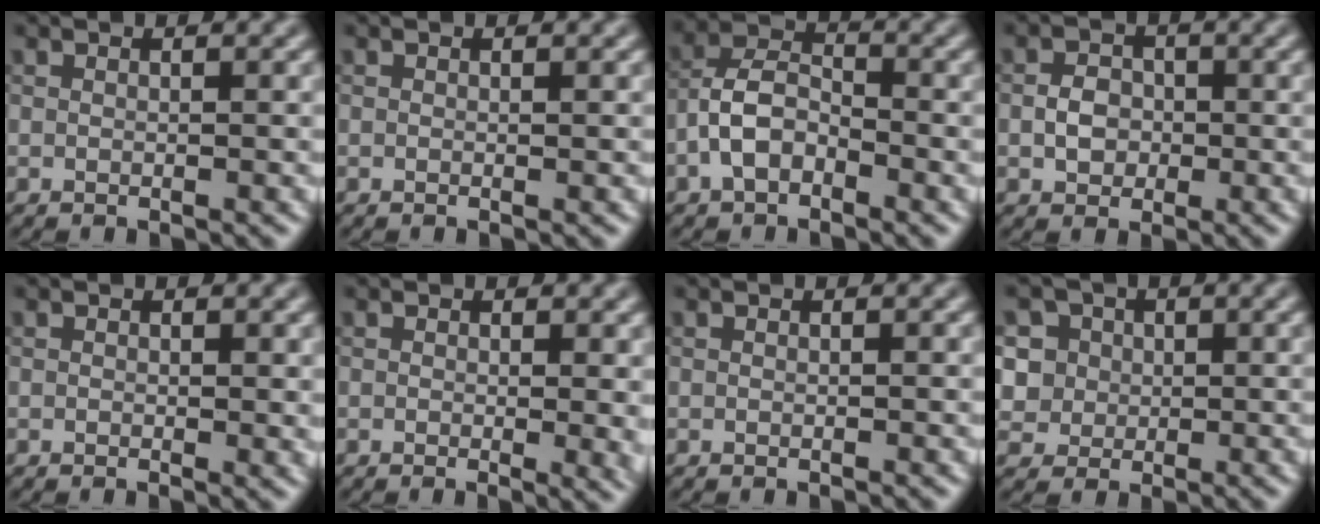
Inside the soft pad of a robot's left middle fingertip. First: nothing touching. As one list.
[{"total": 0.0}, {"total": 3.9, "force": [-1.8, 2.3, 2.6], "torque": [-0.050, 0.013, -0.044]}, {"total": 2.4, "force": [-0.4, 1.9, 1.3], "torque": [-0.019, 0.002, -0.012]}, {"total": 0.8, "force": [0.2, 0.4, 0.7], "torque": [-0.007, -0.004, 0.002]}, {"total": 2.7, "force": [0.2, 0.9, 2.6], "torque": [-0.027, -0.008, 0.004]}, {"total": 0.0}, {"total": 6.0, "force": [2.3, 5.1, 2.0], "torque": [-0.032, 0.018, 0.026]}]